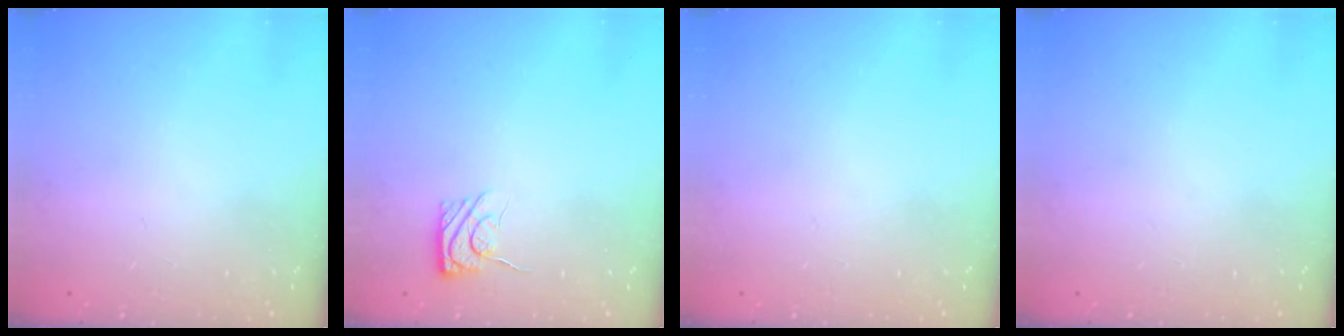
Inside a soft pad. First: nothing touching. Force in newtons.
{"total": 6.1, "press": 5.9, "slide": 1.6}
{"total": 0.0}
{"total": 0.0}